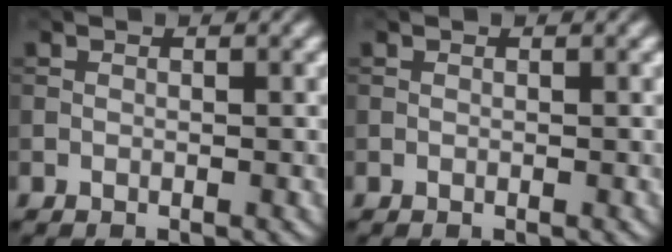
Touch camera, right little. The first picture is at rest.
{"total": 0.0}